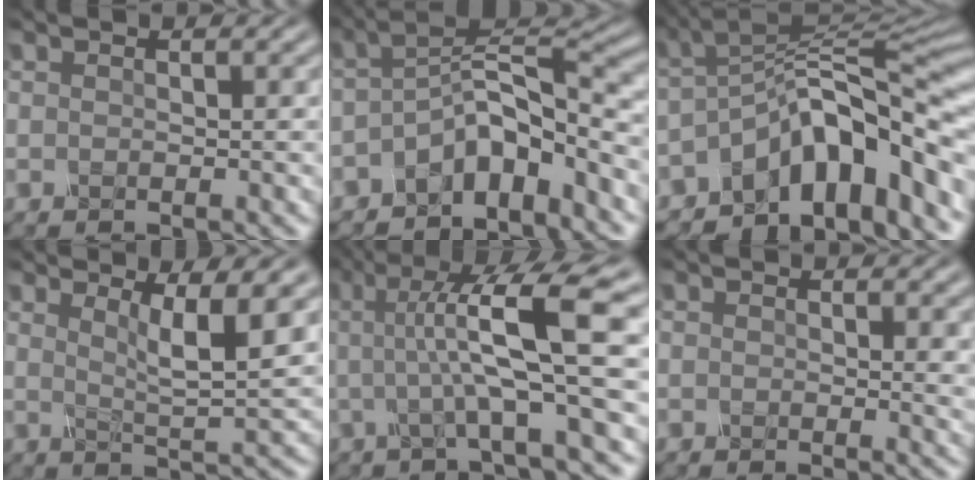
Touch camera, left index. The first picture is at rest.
{"total": 5.6, "force": [-3.3, 1.6, 4.3], "torque": [-0.072, 0.014, -0.059]}
{"total": 11.4, "force": [-5.9, 3.7, 9.0], "torque": [-0.116, 0.021, -0.093]}
{"total": 5.3, "force": [2.1, 0.6, 4.8], "torque": [-0.077, -0.004, 0.047]}
{"total": 9.4, "force": [1.0, 1.4, 9.2], "torque": [-0.127, 0.010, 0.021]}
{"total": 2.4, "force": [0.7, 0.9, 2.1], "torque": [-0.013, 0.006, 0.011]}